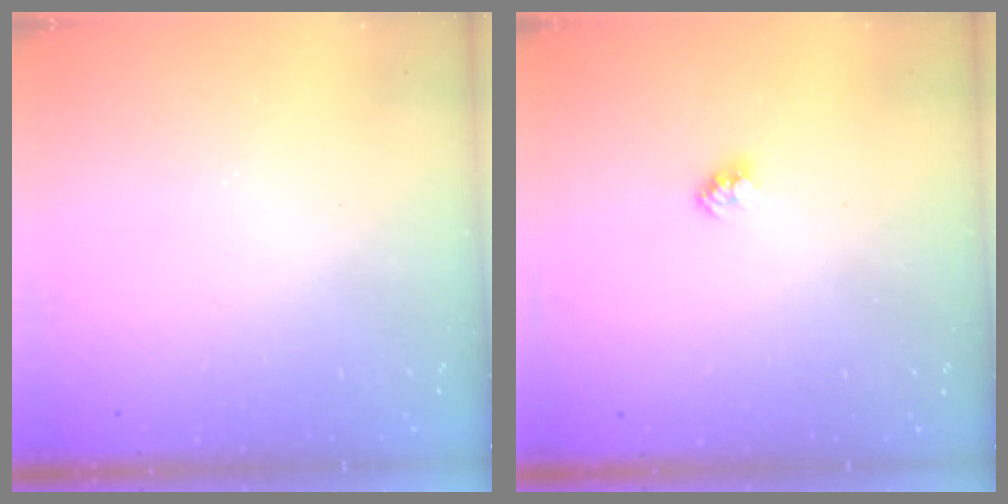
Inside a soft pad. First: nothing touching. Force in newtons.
{"total": 2.4, "press": 2.4, "slide": 0.1}